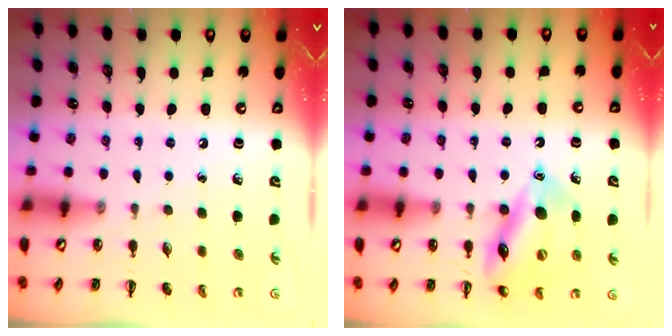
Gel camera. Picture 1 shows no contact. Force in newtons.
{"total": 15.5, "press": 15.3, "slide": 2.9}